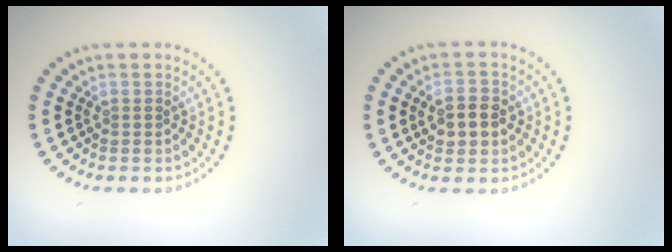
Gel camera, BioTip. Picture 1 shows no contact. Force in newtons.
{"total": 2.9, "press": 2.9, "slide": 0.2}